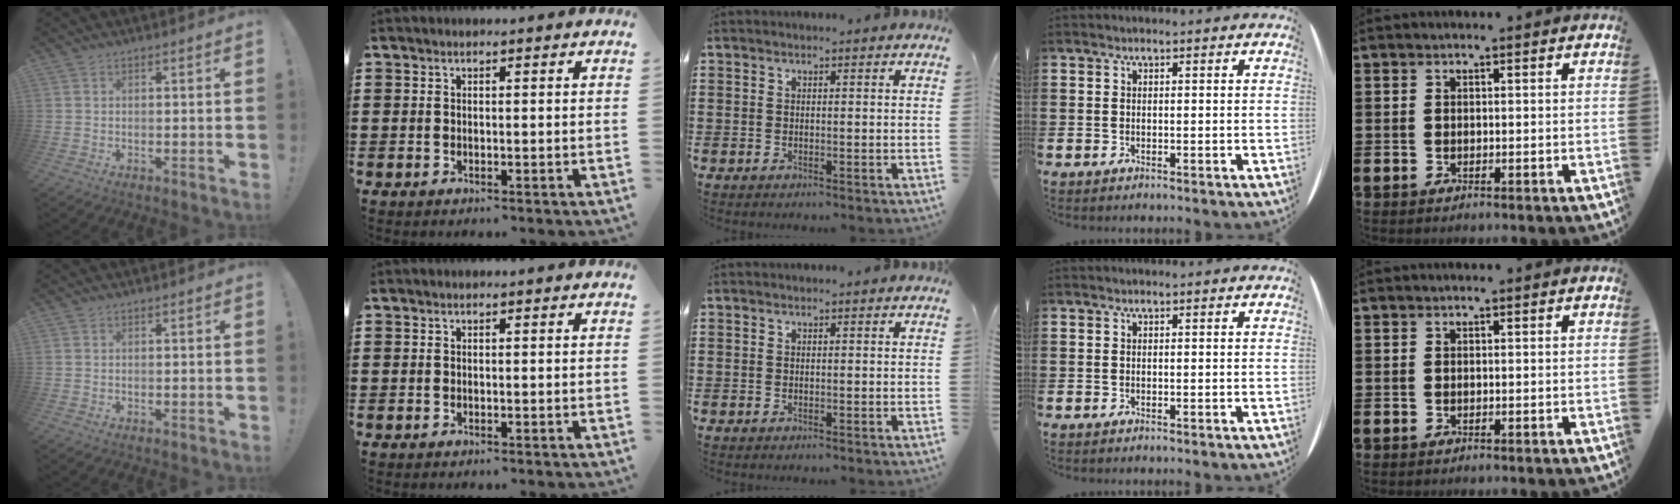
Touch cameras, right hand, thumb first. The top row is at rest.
{}